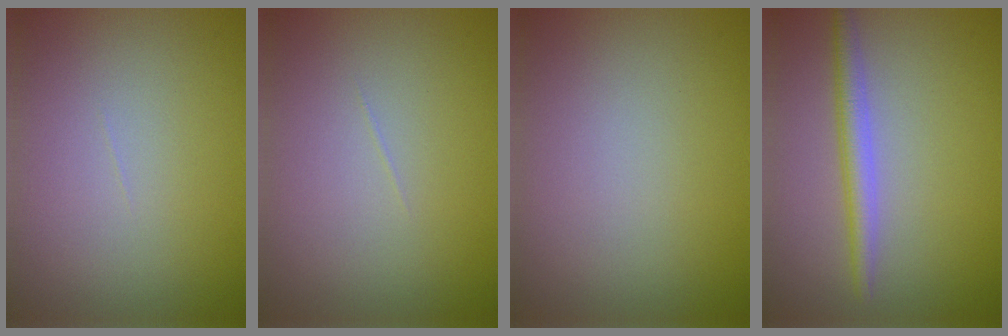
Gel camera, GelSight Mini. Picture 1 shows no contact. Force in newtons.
{"total": 0.0}
{"total": 0.0}
{"total": 2.4, "press": 2.4, "slide": 0.1}